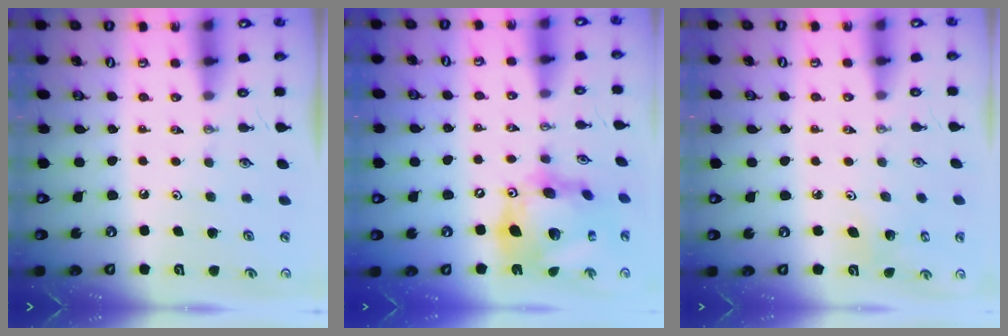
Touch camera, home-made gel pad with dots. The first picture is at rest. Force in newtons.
{"total": 19.8, "press": 19.7, "slide": 1.8}
{"total": 4.0, "press": 4.0, "slide": 0.4}